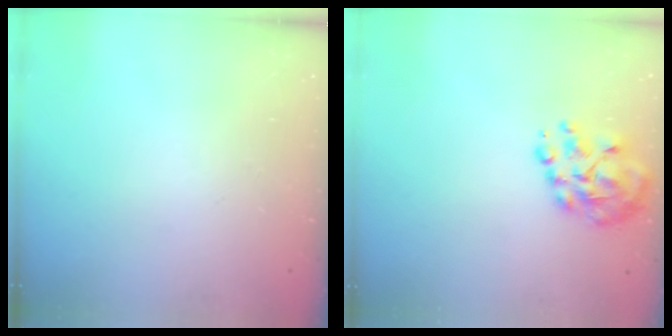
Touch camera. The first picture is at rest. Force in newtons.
{"total": 9.6, "press": 9.2, "slide": 2.5}